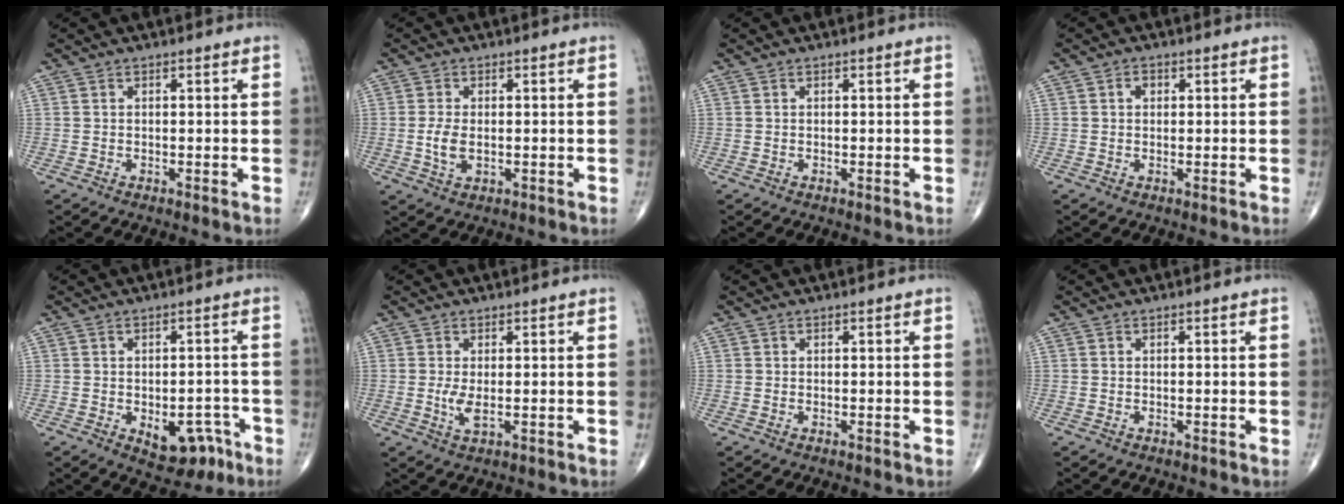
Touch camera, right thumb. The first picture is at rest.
{"total": 3.7, "force": [-0.3, 2.0, 3.1], "torque": [-0.066, -0.006, -0.006]}
{"total": 0.0}
{"total": 1.4, "force": [0.3, 1.2, 0.8], "torque": [-0.006, 0.002, 0.002]}
{"total": 8.0, "force": [-3.4, 4.9, 5.3], "torque": [-0.042, 0.026, -0.033]}
{"total": 2.7, "force": [-0.1, 1.0, 2.5], "torque": [-0.060, -0.010, 0.001]}
{"total": 0.0}
{"total": 0.0}